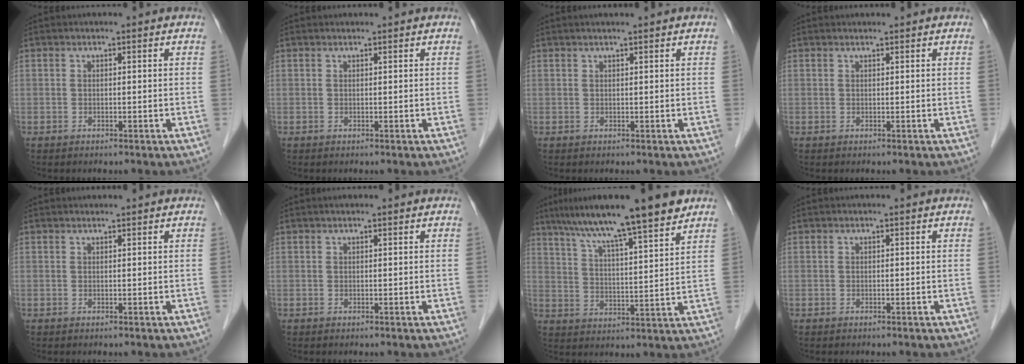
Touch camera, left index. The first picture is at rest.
{"total": 0.5, "force": [0.5, 0.0, 0.1], "torque": [-0.003, 0.008, 0.010]}
{"total": 2.1, "force": [1.7, -0.3, 1.1], "torque": [-0.012, 0.017, 0.030]}
{"total": 0.9, "force": [0.9, 0.0, 0.1], "torque": [-0.007, 0.011, 0.015]}
{"total": 1.1, "force": [1.1, 0.0, 0.2], "torque": [-0.007, 0.012, 0.019]}
{"total": 1.6, "force": [1.3, 0.1, 0.9], "torque": [-0.010, 0.020, 0.020]}
{"total": 14.9, "force": [11.5, 0.1, 9.5], "torque": [-0.152, 0.018, 0.180]}
{"total": 0.0}